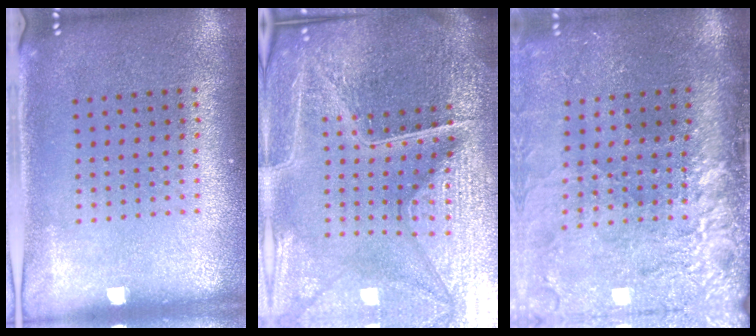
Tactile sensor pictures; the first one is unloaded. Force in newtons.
{"total": 7.1, "press": 6.2, "slide": 3.4}
{"total": 4.6, "press": 3.7, "slide": 2.7}